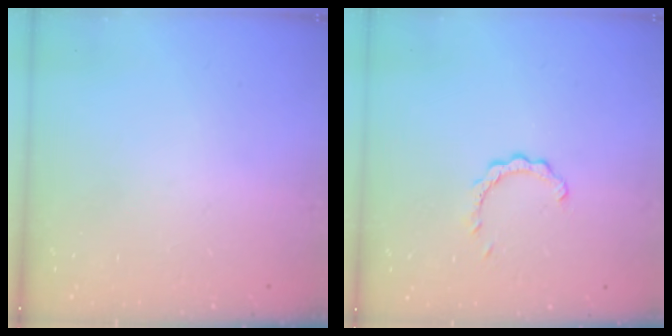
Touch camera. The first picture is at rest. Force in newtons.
{"total": 2.8, "press": 2.7, "slide": 0.4}